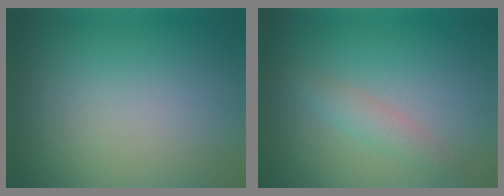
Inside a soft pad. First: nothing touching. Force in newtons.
{"total": 1.9, "press": 1.9, "slide": 0.1}